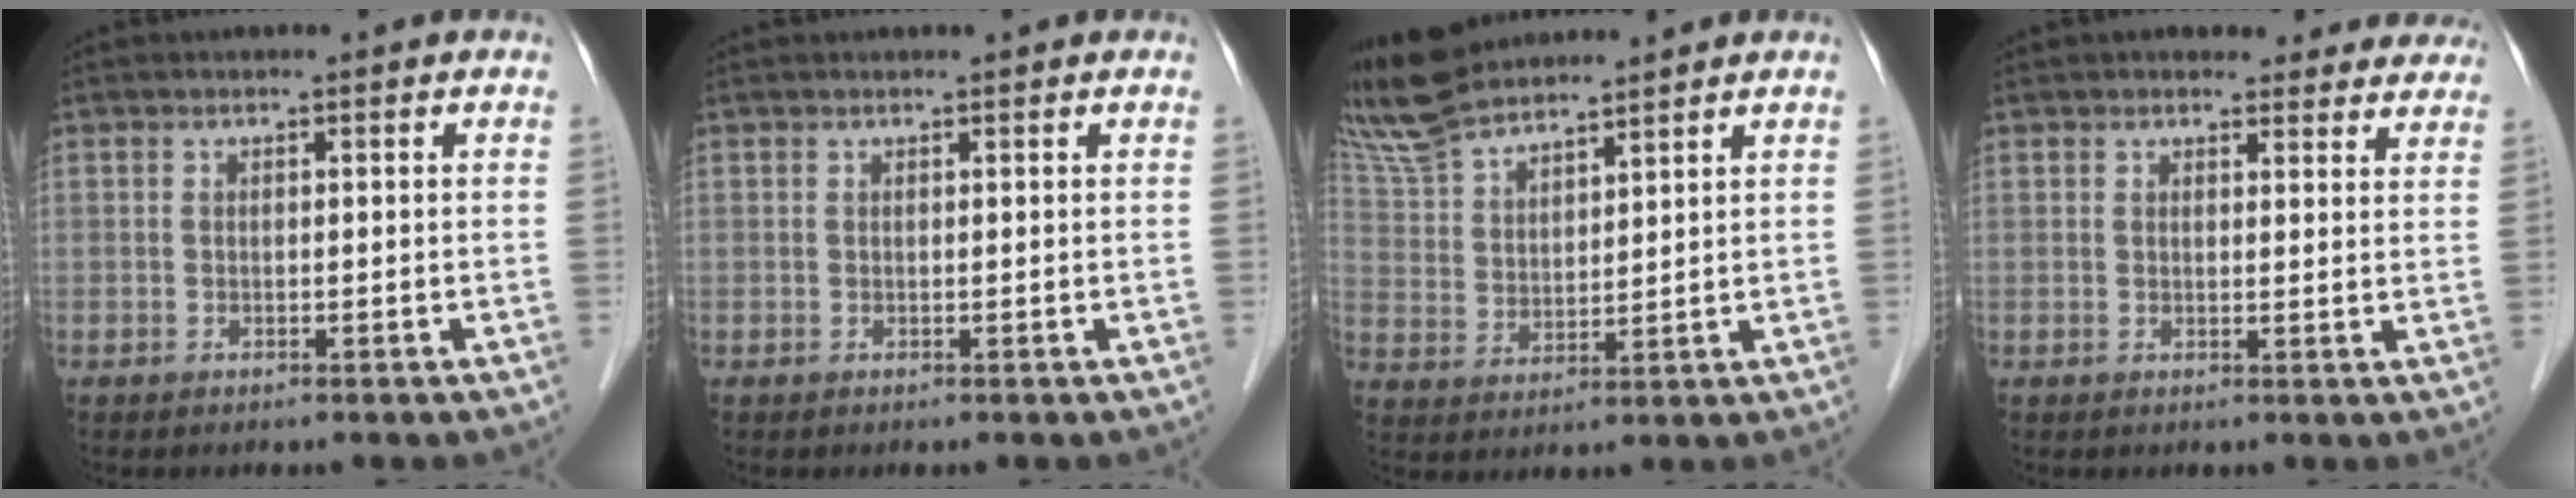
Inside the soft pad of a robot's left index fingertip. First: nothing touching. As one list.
[{"total": 1.0, "force": [1.0, 0.1, 0.2], "torque": [-0.004, 0.016, 0.016]}, {"total": 10.3, "force": [9.7, 1.7, 2.9], "torque": [-0.076, 0.023, 0.201]}, {"total": 9.6, "force": [8.9, 3.0, 2.0], "torque": [0.011, 0.001, 0.079]}]